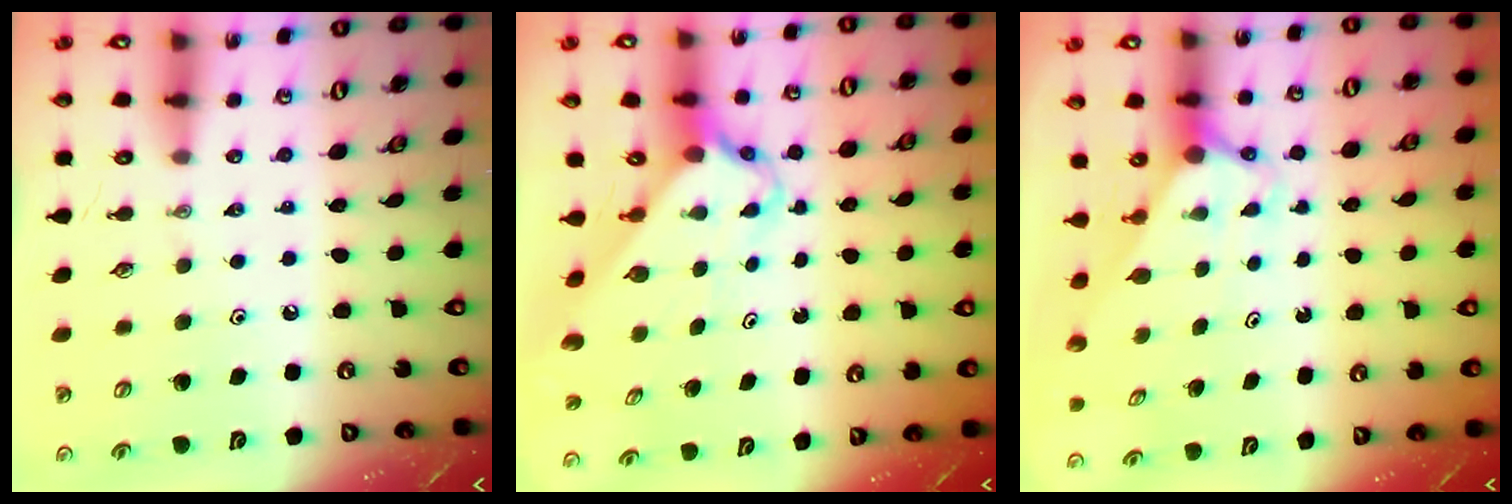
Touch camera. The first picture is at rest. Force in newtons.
{"total": 2.8, "press": 2.8, "slide": 0.2}
{"total": 2.9, "press": 2.9, "slide": 0.0}